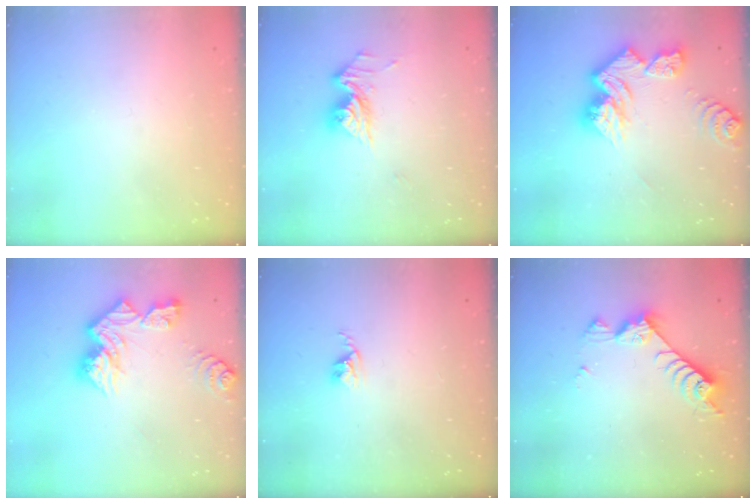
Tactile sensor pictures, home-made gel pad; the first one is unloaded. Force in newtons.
{"total": 11.2, "press": 11.1, "slide": 1.1}
{"total": 14.5, "press": 14.4, "slide": 1.5}
{"total": 12.6, "press": 12.6, "slide": 1.3}
{"total": 2.6, "press": 2.6, "slide": 0.4}
{"total": 7.9, "press": 7.9, "slide": 0.7}